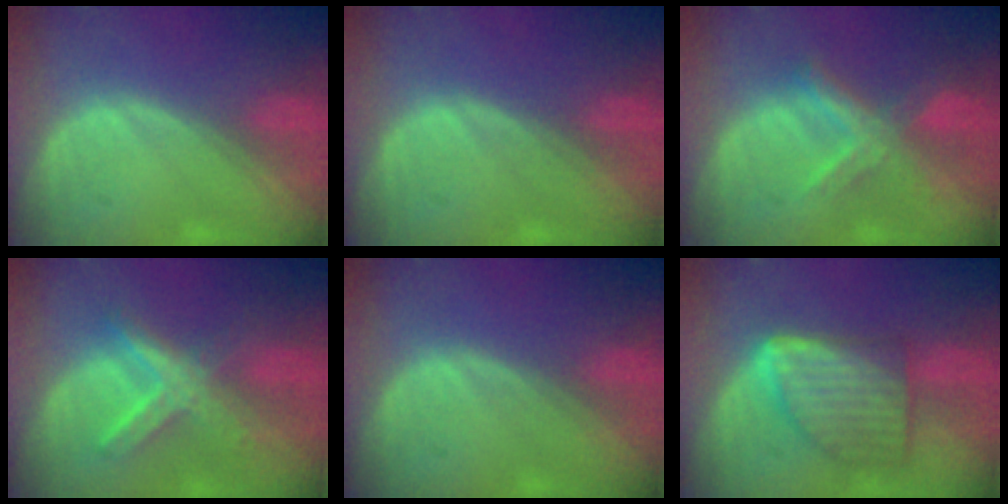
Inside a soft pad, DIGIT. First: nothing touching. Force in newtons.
{"total": 0.0}
{"total": 7.1, "press": 6.2, "slide": 3.6}
{"total": 7.2, "press": 6.3, "slide": 3.5}
{"total": 0.0}
{"total": 8.4, "press": 8.4, "slide": 0.3}